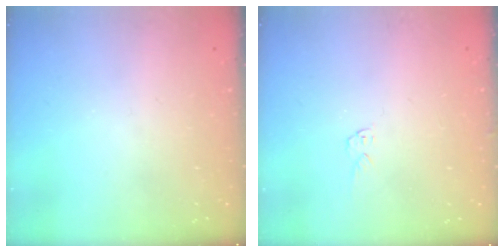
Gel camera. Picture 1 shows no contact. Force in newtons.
{"total": 4.0, "press": 4.0, "slide": 0.2}